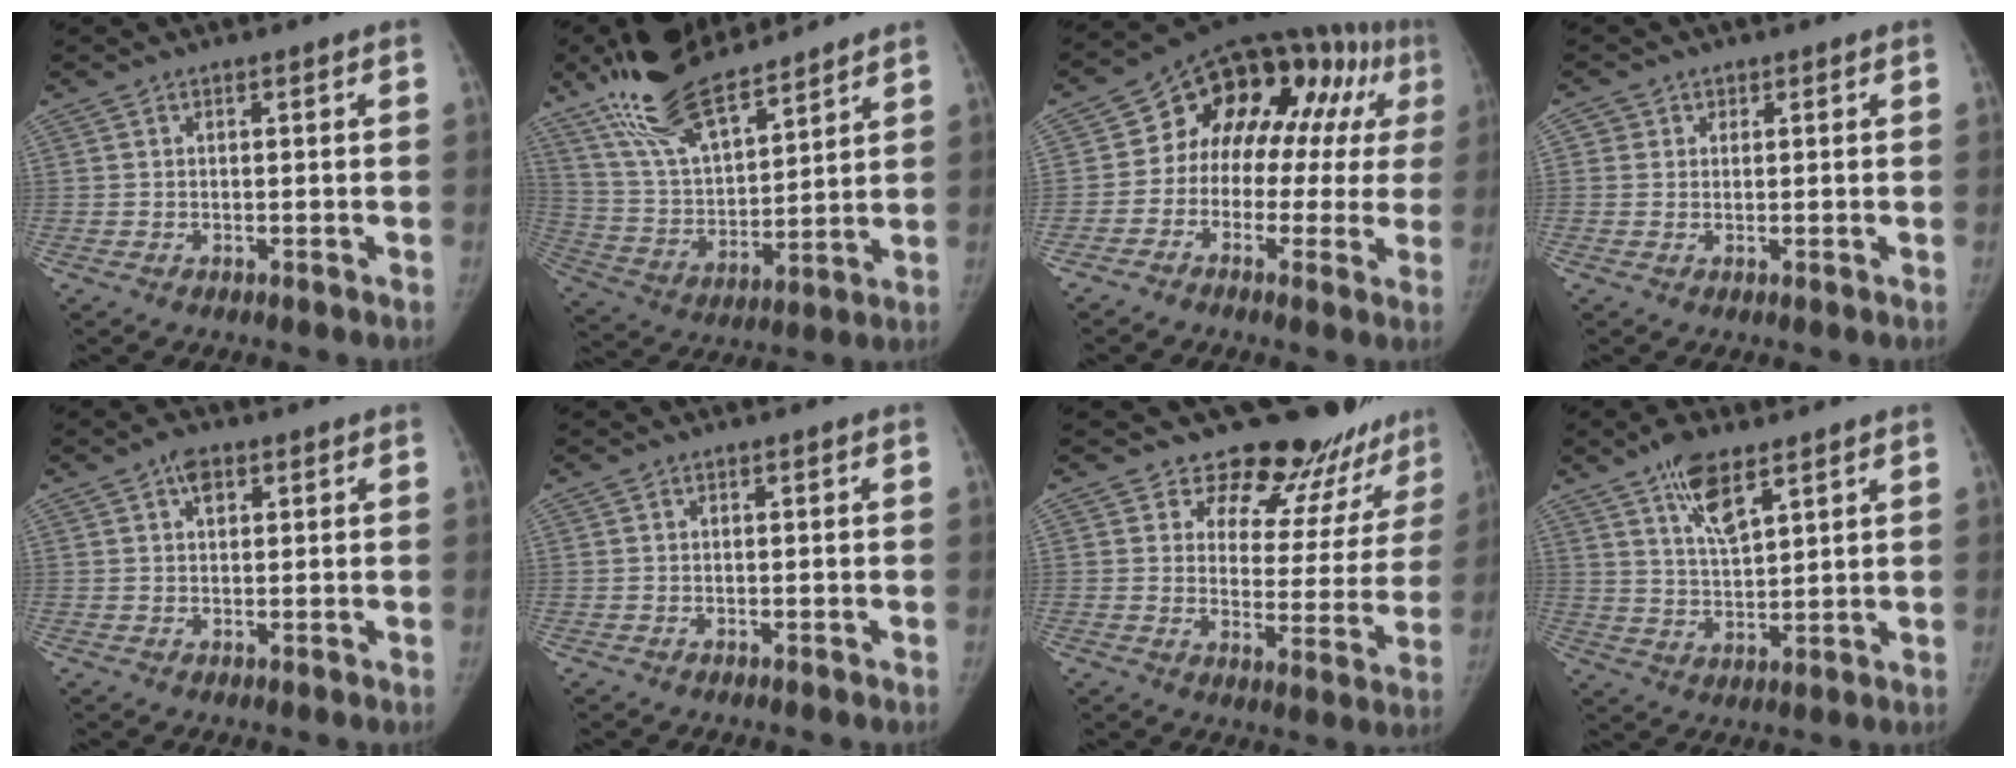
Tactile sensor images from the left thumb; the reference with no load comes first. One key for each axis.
{"total": 18.7, "fx": 14.5, "fy": 6.3, "fz": 10.0, "tx": -0.156, "ty": -0.060, "tz": 0.277}
{"total": 18.9, "fx": 3.1, "fy": 12.6, "fz": 13.7, "tx": -0.135, "ty": 0.053, "tz": 0.033}
{"total": 1.7, "fx": 0.6, "fy": 1.5, "fz": -0.1, "tx": 0.011, "ty": -0.001, "tz": 0.007}
{"total": 3.1, "fx": 1.5, "fy": 1.9, "fz": 2.0, "tx": -0.023, "ty": 0.000, "tz": 0.021}
{"total": 0.0}
{"total": 18.4, "fx": 16.4, "fy": 7.4, "fz": 3.6, "tx": 0.016, "ty": -0.122, "tz": 0.195}
{"total": 8.6, "fx": 5.3, "fy": 3.0, "fz": 6.1, "tx": -0.101, "ty": -0.027, "tz": 0.100}